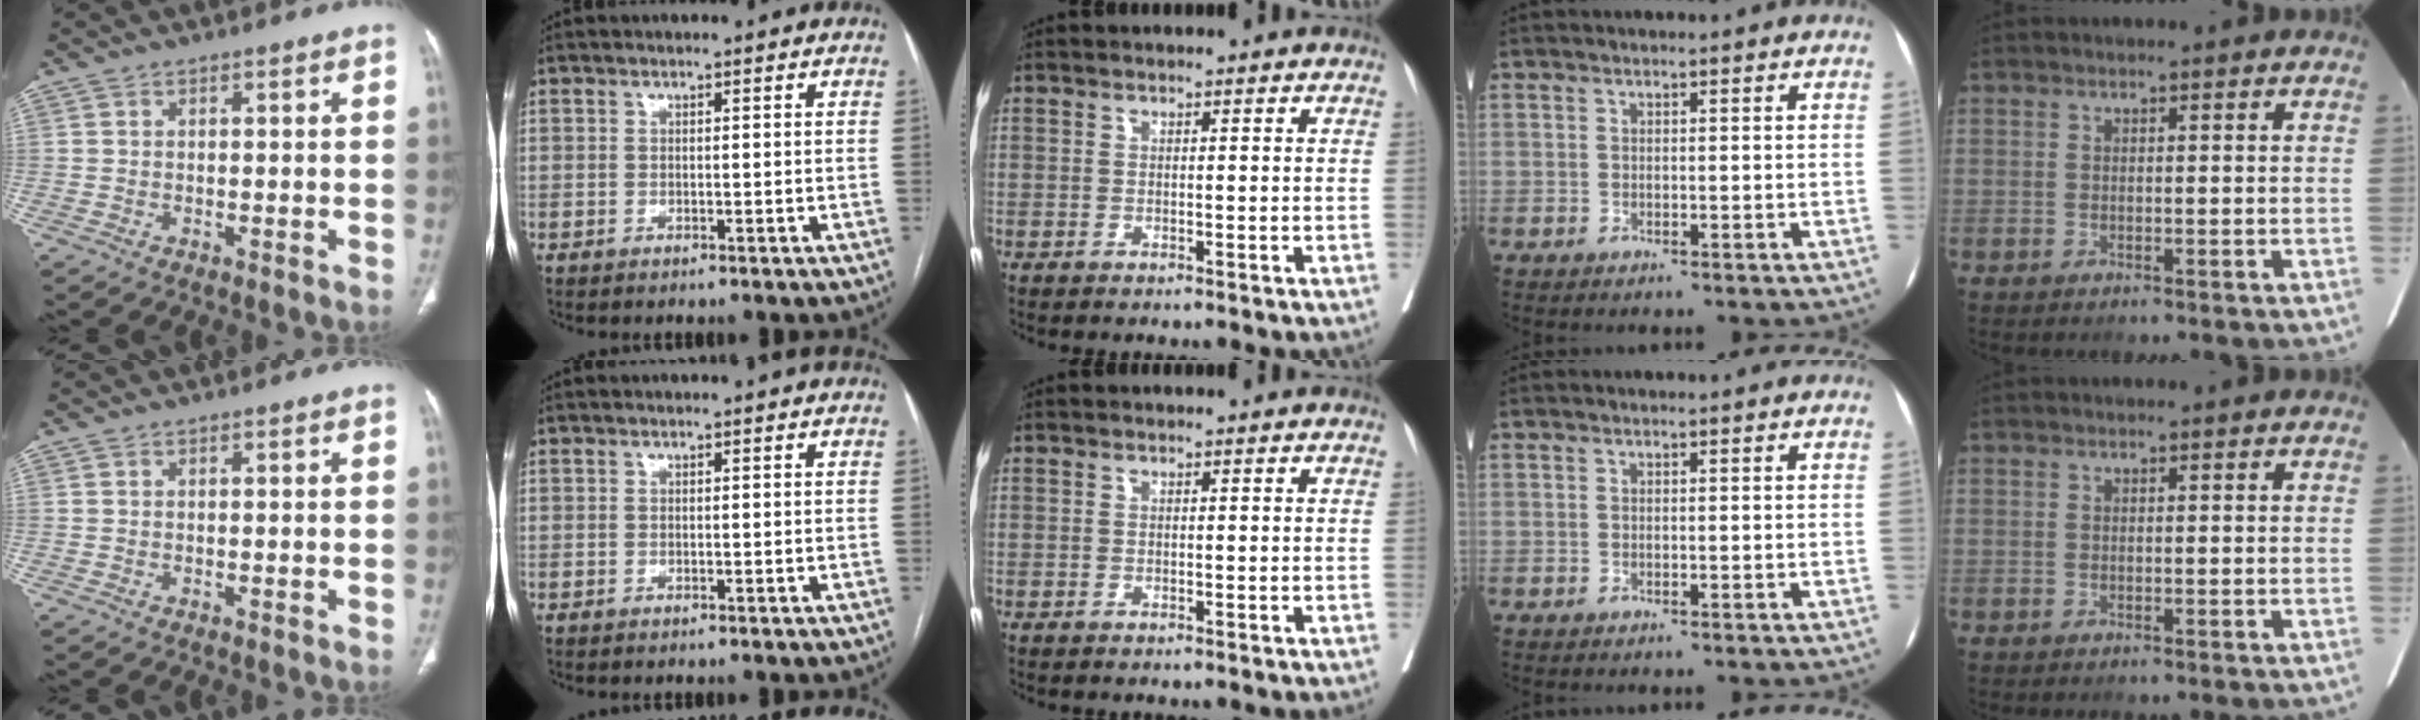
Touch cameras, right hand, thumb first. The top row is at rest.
{}